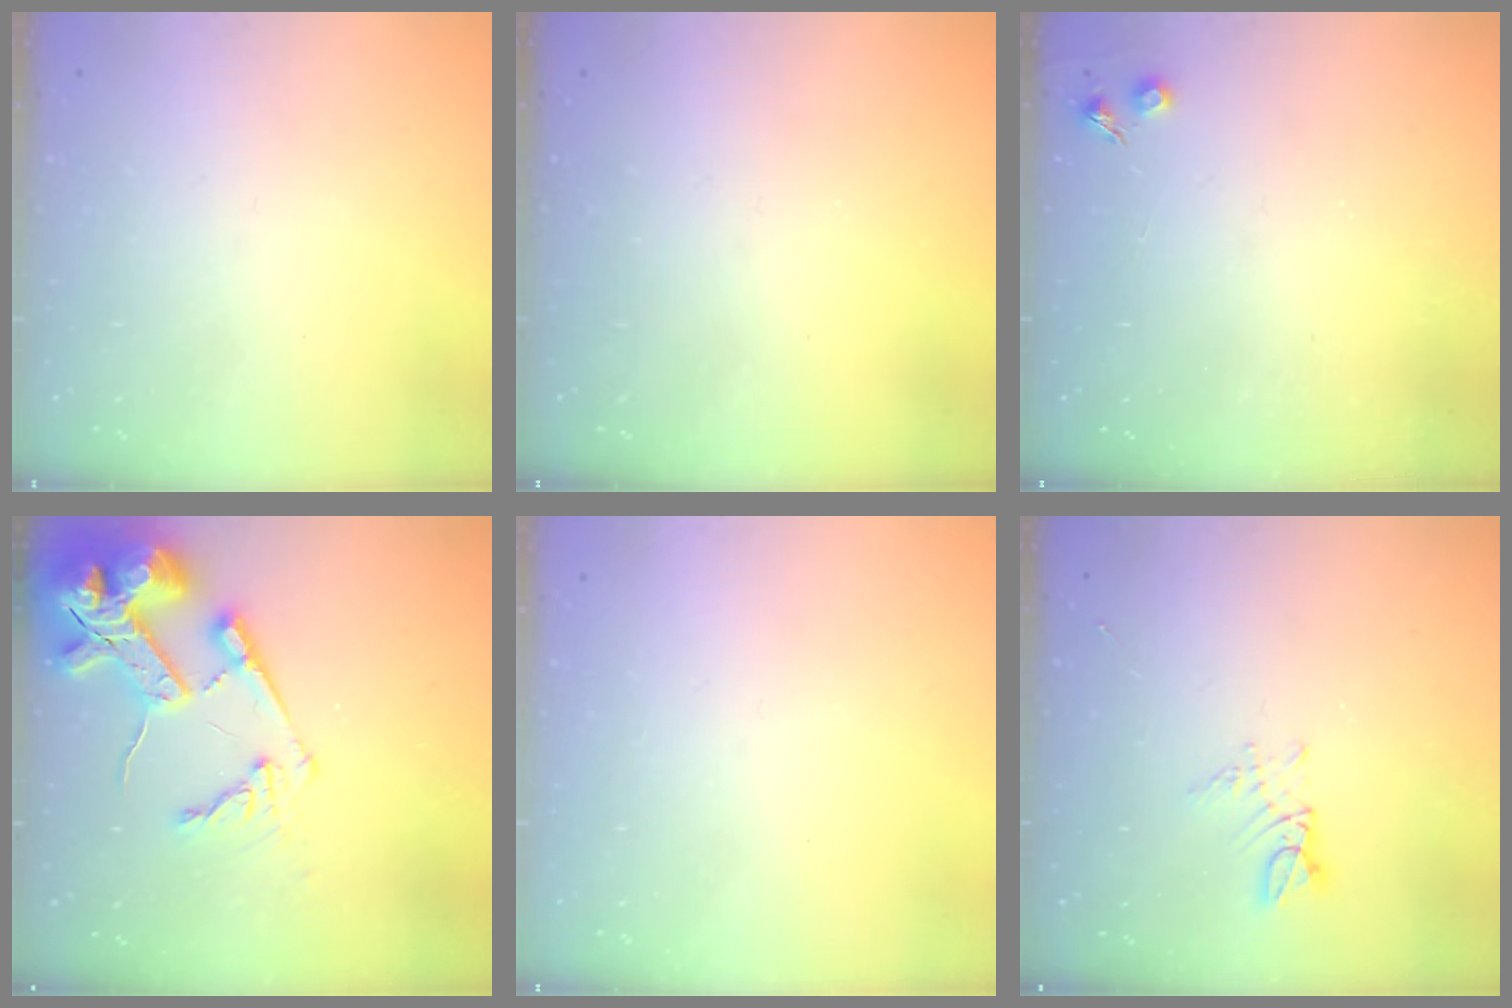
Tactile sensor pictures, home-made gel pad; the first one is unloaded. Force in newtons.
{"total": 0.0}
{"total": 2.3, "press": 2.3, "slide": 0.4}
{"total": 18.5, "press": 18.3, "slide": 2.3}
{"total": 0.0}
{"total": 3.0, "press": 3.0, "slide": 0.3}